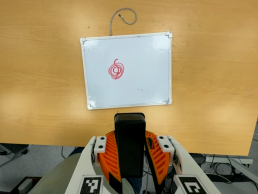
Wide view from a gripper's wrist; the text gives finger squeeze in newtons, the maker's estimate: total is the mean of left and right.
{"total": 11.7, "left": 9.2, "right": 14.1}